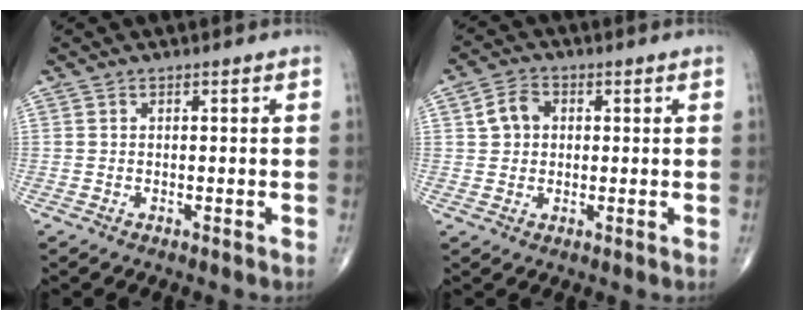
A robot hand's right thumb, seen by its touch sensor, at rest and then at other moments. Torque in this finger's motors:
{"motor_torque": [-0.27, -0.08, -0.35, -0.15, 0.07]}